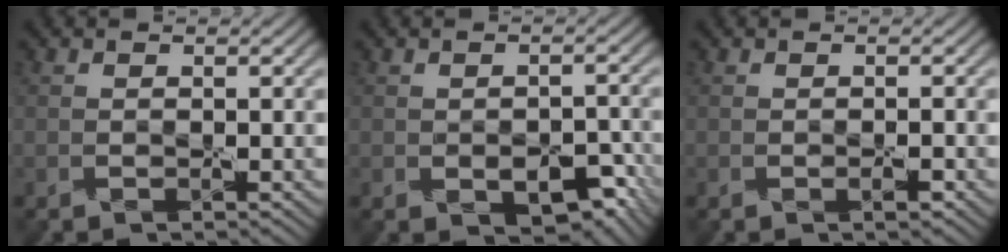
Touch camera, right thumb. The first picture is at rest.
{"total": 5.2, "force": [-2.2, 3.1, 3.6], "torque": [-0.054, -0.012, -0.024]}
{"total": 0.9, "force": [-0.4, 0.2, 0.8], "torque": [-0.012, -0.001, -0.004]}